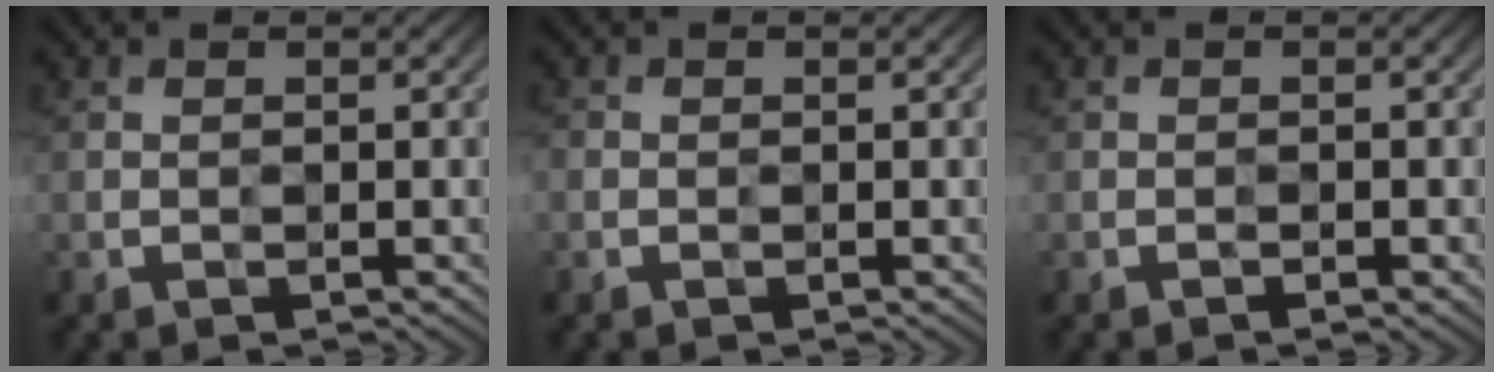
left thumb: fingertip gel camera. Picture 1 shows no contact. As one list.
[{"total": 0.9, "force": [-0.3, 0.8, 0.4], "torque": [-0.011, -0.001, -0.011]}, {"total": 1.3, "force": [-1.0, 0.3, 0.8], "torque": [-0.010, 0.000, -0.017]}]